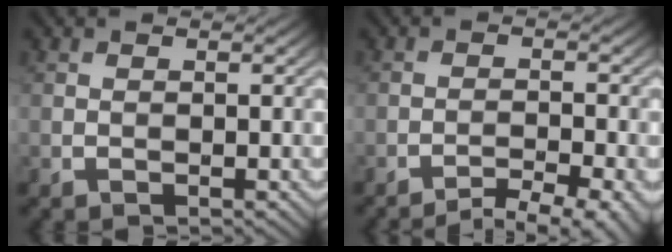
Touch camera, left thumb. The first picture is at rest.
{"total": 4.6, "force": [-3.7, 0.3, 2.7], "torque": [-0.041, 0.006, -0.057]}